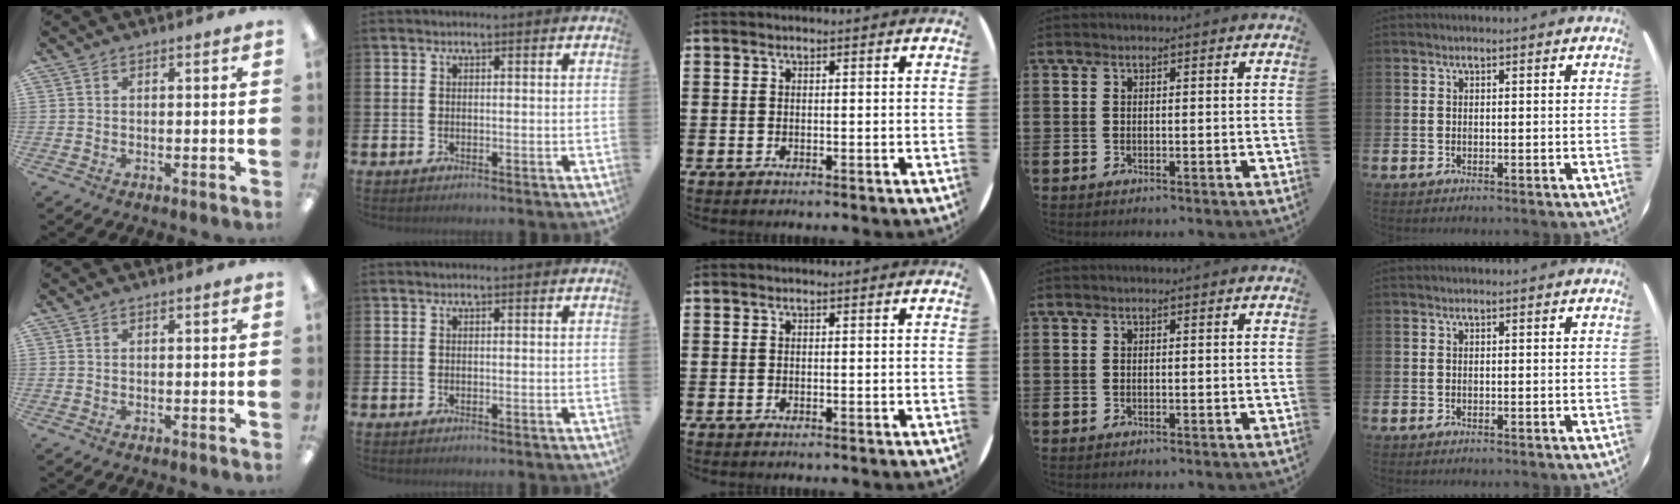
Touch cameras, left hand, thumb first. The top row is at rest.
{}